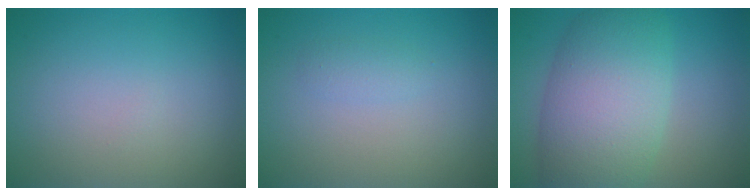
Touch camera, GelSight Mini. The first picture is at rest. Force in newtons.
{"total": 1.0, "press": 1.0, "slide": 0.1}
{"total": 9.4, "press": 9.4, "slide": 0.3}